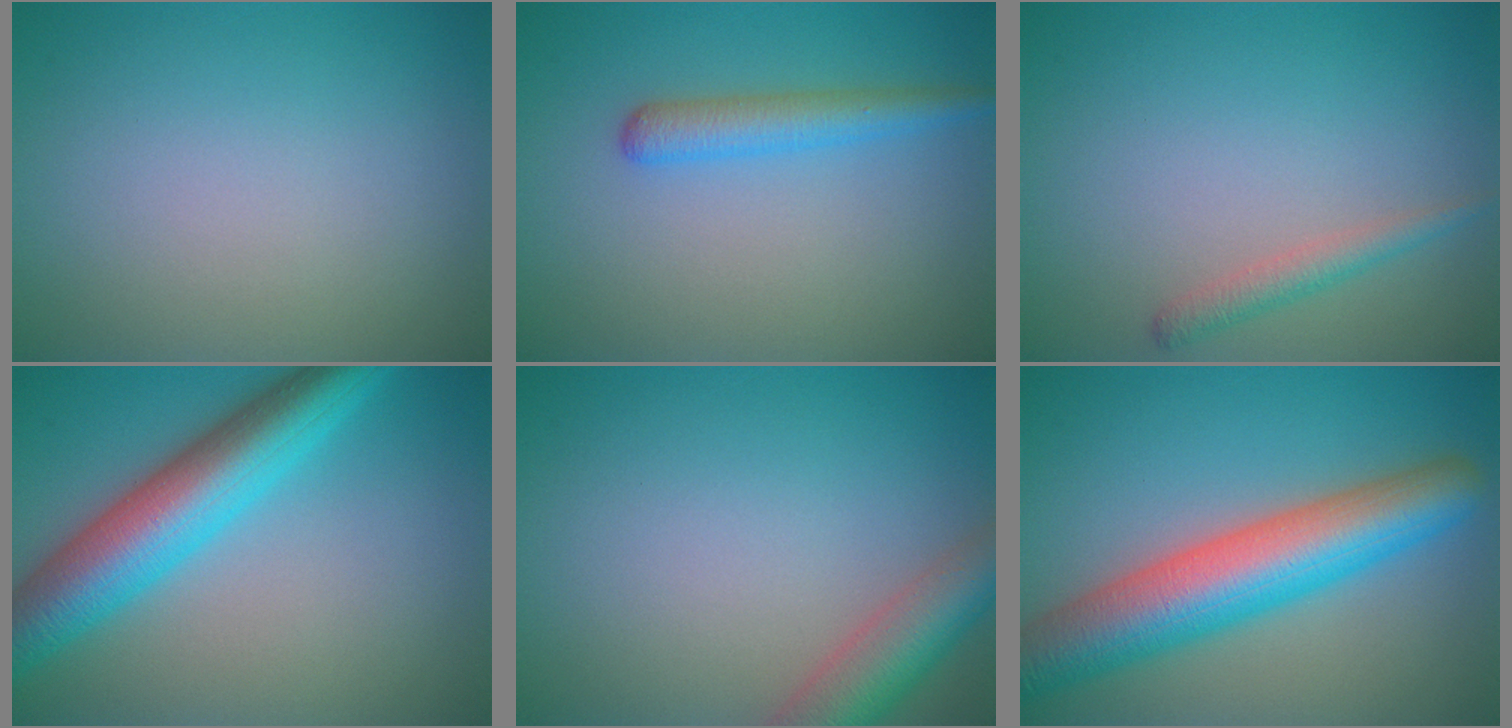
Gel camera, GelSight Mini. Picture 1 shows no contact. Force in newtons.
{"total": 2.8, "press": 2.8, "slide": 0.1}
{"total": 1.7, "press": 1.7, "slide": 0.1}
{"total": 8.5, "press": 8.5, "slide": 0.2}
{"total": 5.1, "press": 5.1, "slide": 0.3}
{"total": 9.3, "press": 9.3, "slide": 0.6}